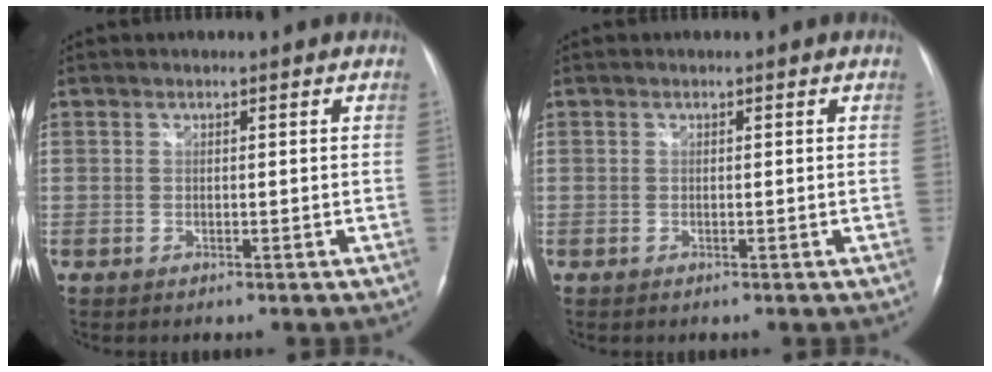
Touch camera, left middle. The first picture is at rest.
{"total": 0.0}